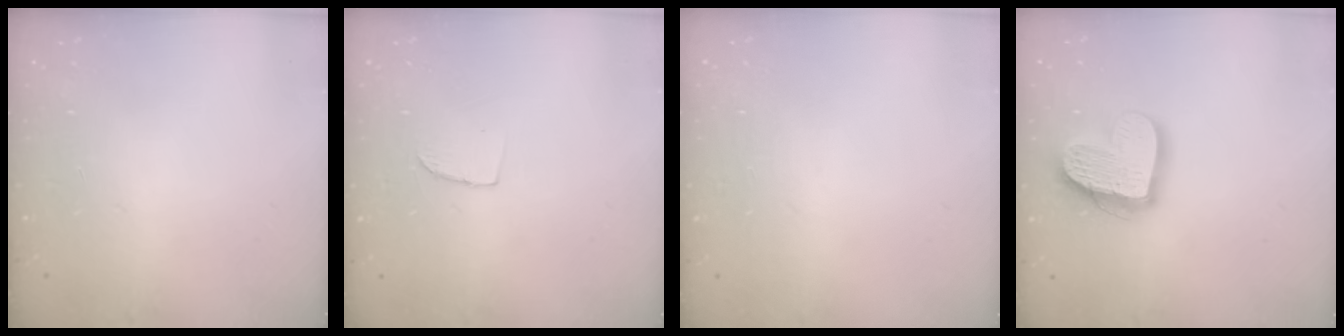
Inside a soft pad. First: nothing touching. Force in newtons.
{"total": 3.8, "press": 3.8, "slide": 0.4}
{"total": 0.0}
{"total": 16.9, "press": 16.8, "slide": 1.6}